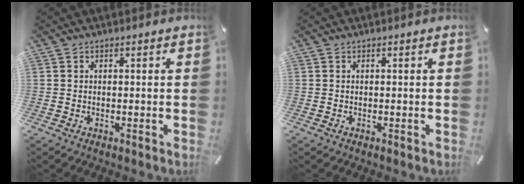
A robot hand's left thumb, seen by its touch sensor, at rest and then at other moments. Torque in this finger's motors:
{"motor_torque": [0.00, 0.00, -0.02, 0.02, 0.00]}